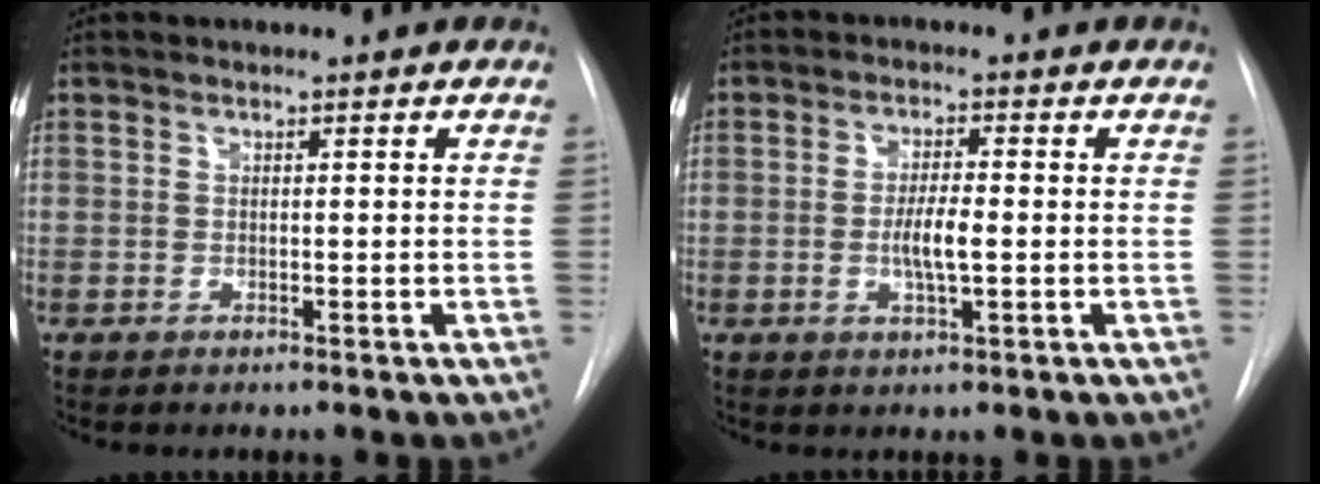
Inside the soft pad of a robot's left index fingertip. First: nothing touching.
{"total": 4.3, "force": [-0.6, 0.7, 4.2], "torque": [-0.081, -0.004, -0.010]}